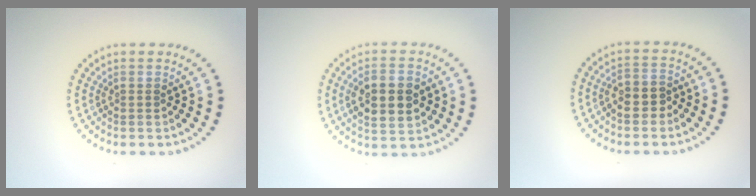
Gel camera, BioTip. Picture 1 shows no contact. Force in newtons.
{"total": 4.7, "press": 4.7, "slide": 0.4}
{"total": 2.6, "press": 2.5, "slide": 0.8}